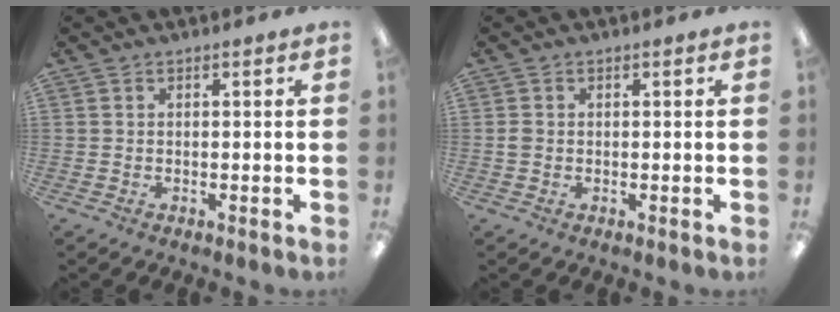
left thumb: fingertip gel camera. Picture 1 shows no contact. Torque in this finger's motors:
{"motor_torque": [-0.01, 0.11, 0.29, -0.09, 0.00]}